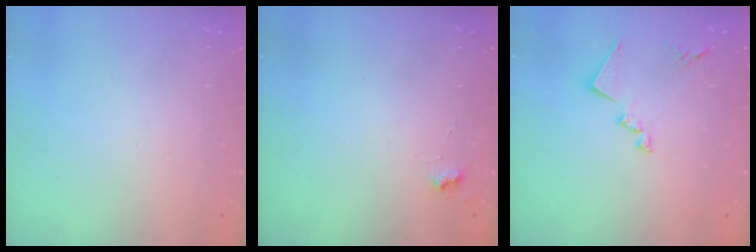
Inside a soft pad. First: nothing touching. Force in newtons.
{"total": 3.6, "press": 3.6, "slide": 0.4}
{"total": 12.4, "press": 12.4, "slide": 0.5}